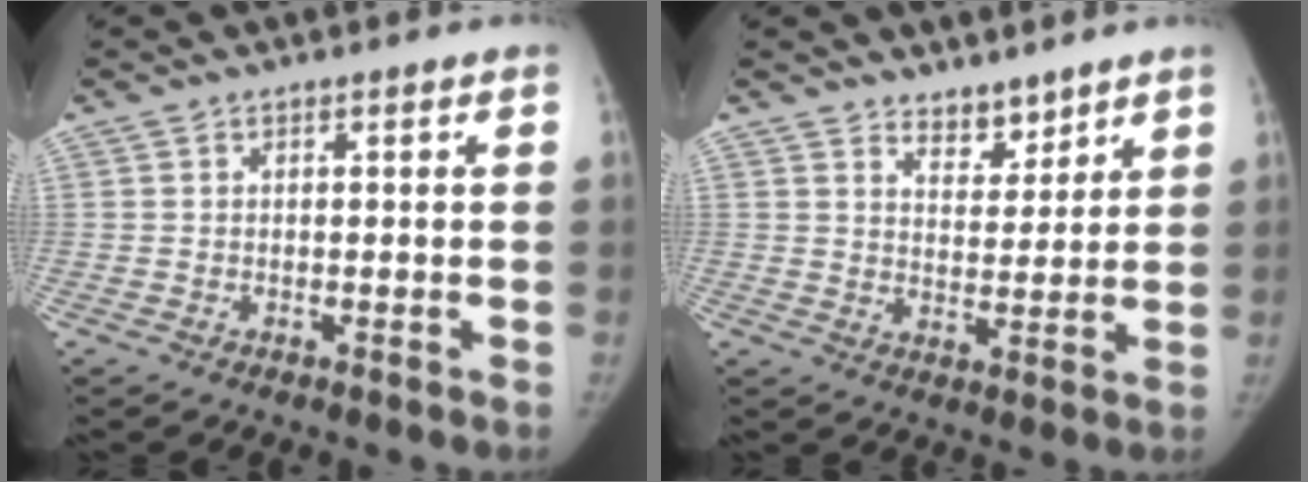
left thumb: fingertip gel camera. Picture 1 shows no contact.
{"total": 4.8, "force": [4.1, 2.1, 1.3], "torque": [0.004, -0.035, 0.072]}